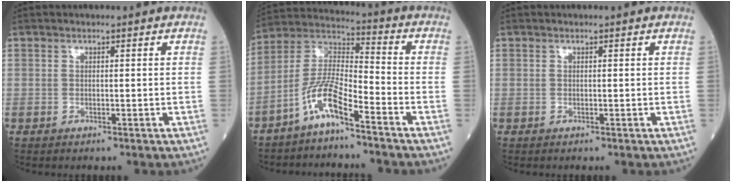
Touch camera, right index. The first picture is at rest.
{"total": 8.7, "force": [-5.6, 1.1, 6.5], "torque": [-0.146, 0.005, -0.117]}
{"total": 0.0}